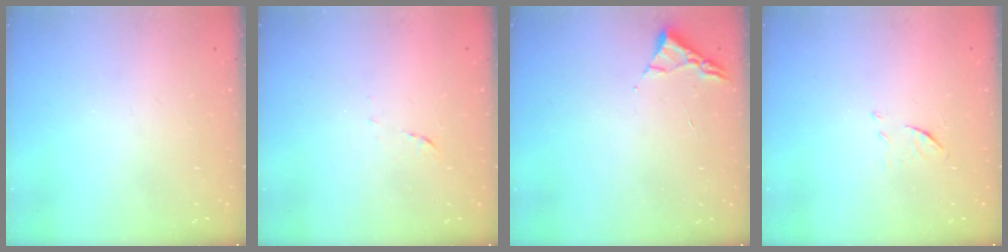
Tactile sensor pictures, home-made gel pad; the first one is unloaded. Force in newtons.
{"total": 5.5, "press": 5.4, "slide": 0.4}
{"total": 3.0, "press": 2.9, "slide": 0.4}
{"total": 6.3, "press": 6.3, "slide": 0.6}